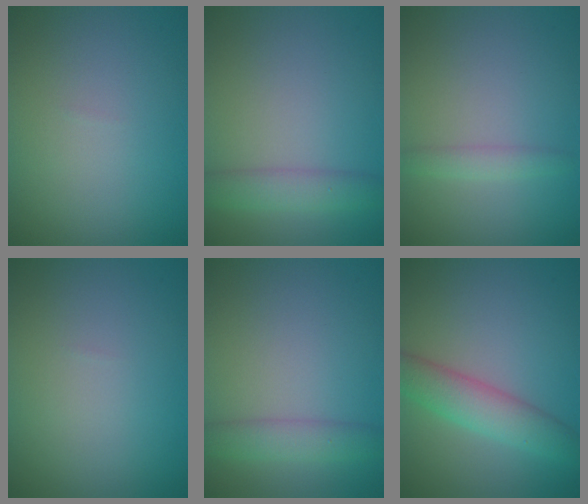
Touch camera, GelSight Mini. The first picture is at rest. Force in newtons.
{"total": 3.0, "press": 3.0, "slide": 0.1}
{"total": 1.4, "press": 1.4, "slide": 0.0}
{"total": 0.0}
{"total": 2.8, "press": 2.8, "slide": 0.1}
{"total": 4.5, "press": 4.5, "slide": 0.2}